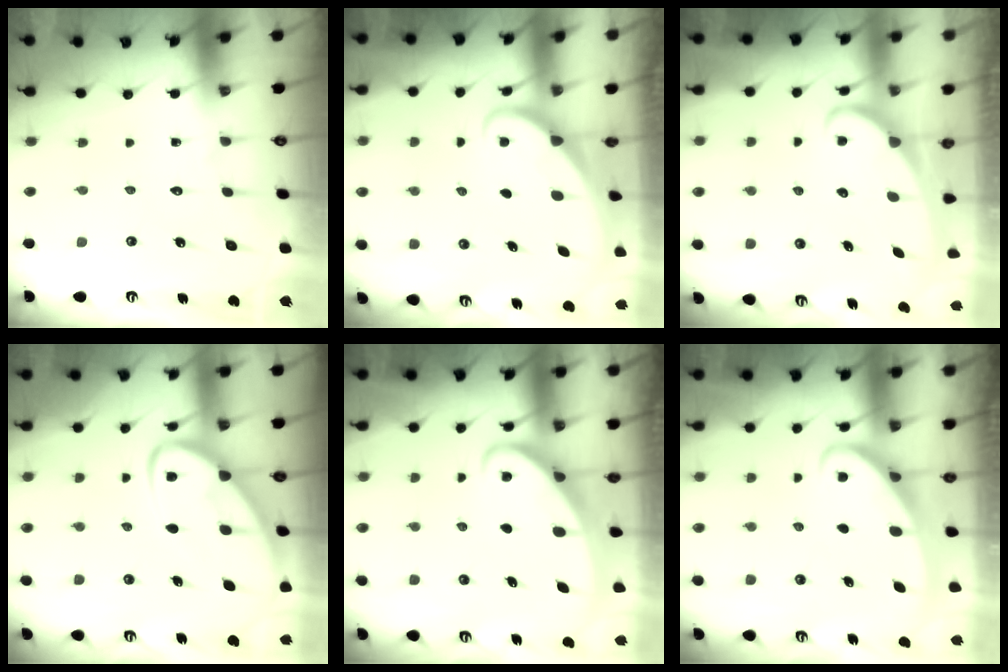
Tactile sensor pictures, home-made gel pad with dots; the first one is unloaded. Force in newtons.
{"total": 1.8, "press": 1.8, "slide": 0.1}
{"total": 2.2, "press": 2.2, "slide": 0.4}
{"total": 9.1, "press": 9.1, "slide": 0.8}
{"total": 2.5, "press": 2.5, "slide": 0.3}
{"total": 2.6, "press": 2.6, "slide": 0.4}